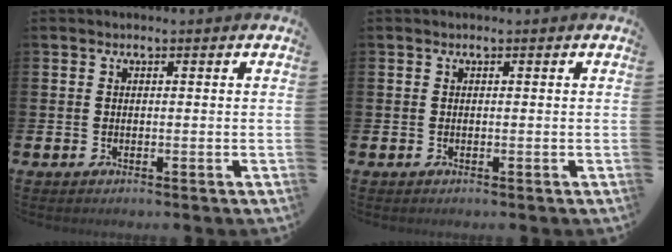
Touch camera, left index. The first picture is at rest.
{"total": 0.0}